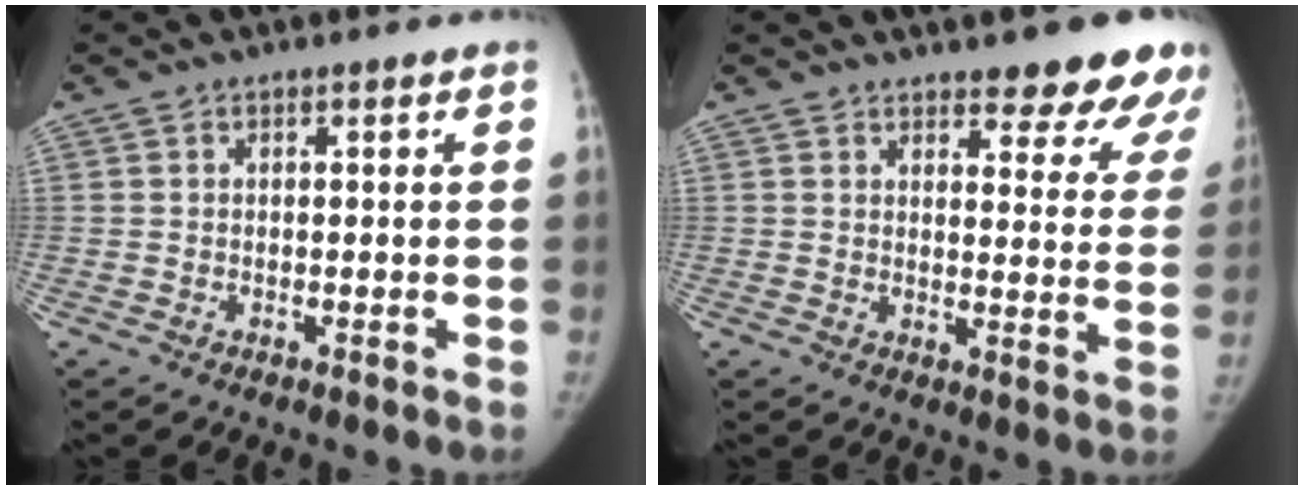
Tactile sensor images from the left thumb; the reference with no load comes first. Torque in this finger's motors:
{"motor_torque": [1.03, 0.12, 0.20, -0.65, 0.02]}